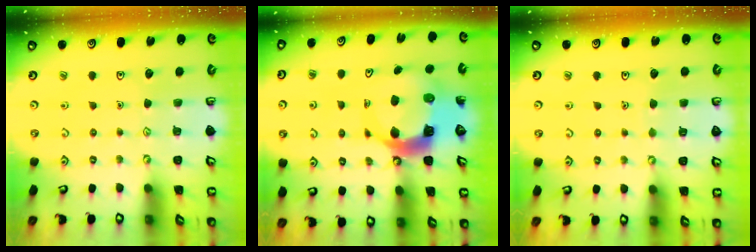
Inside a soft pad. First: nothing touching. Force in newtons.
{"total": 11.0, "press": 10.8, "slide": 1.6}
{"total": 1.7, "press": 1.7, "slide": 0.1}